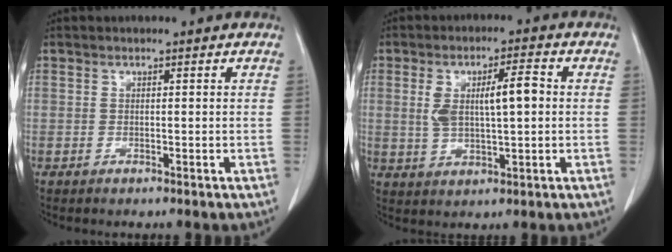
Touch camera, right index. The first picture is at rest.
{"total": 7.7, "force": [0.9, 2.1, 7.3], "torque": [-0.137, 0.018, 0.023]}